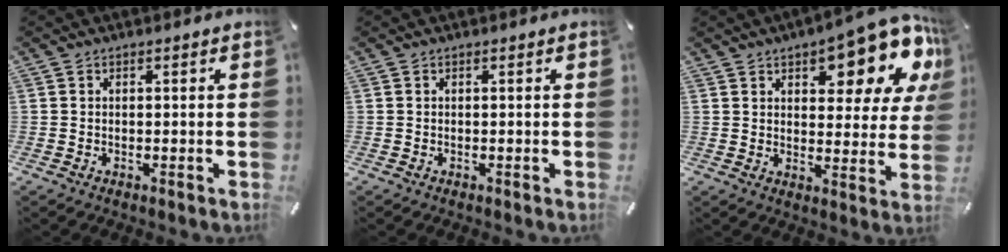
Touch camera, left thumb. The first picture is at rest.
{"total": 0.0}
{"total": 16.0, "force": [9.7, 6.8, 10.8], "torque": [-0.124, -0.073, 0.158]}